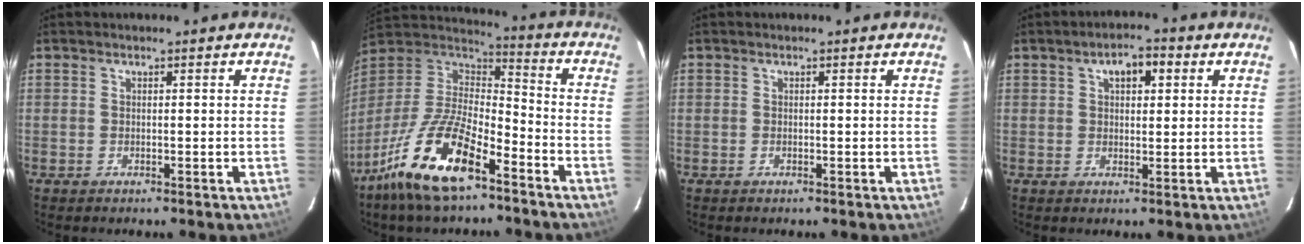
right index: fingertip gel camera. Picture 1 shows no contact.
{"total": 19.2, "force": [-11.9, 6.3, 13.8], "torque": [-0.288, -0.022, -0.229]}
{"total": 0.0}
{"total": 4.9, "force": [2.0, 2.6, 3.6], "torque": [-0.055, 0.018, 0.032]}